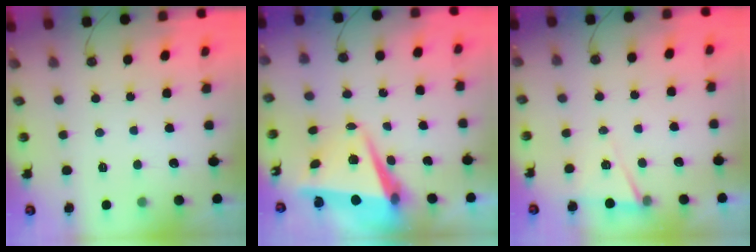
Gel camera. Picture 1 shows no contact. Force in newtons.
{"total": 8.1, "press": 7.9, "slide": 1.8}
{"total": 6.1, "press": 4.1, "slide": 4.6}